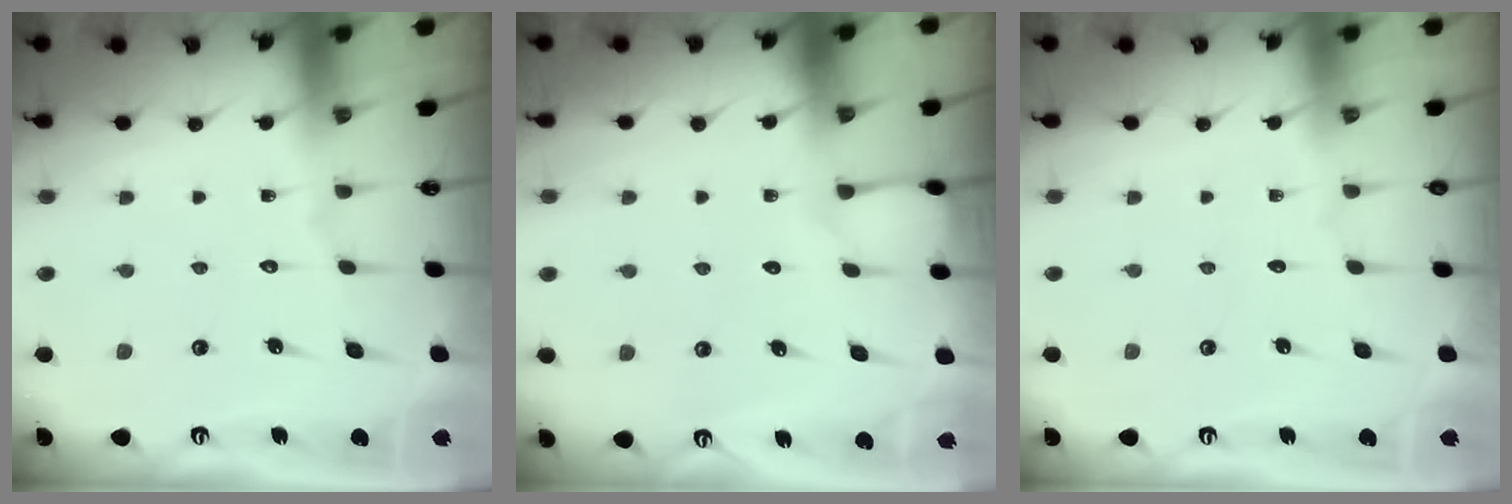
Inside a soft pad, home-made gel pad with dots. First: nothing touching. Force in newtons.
{"total": 3.1, "press": 3.1, "slide": 0.4}
{"total": 0.0}